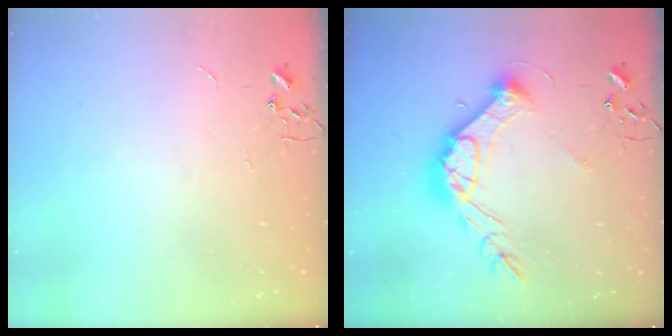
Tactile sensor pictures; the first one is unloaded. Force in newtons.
{"total": 17.8, "press": 17.8, "slide": 1.4}